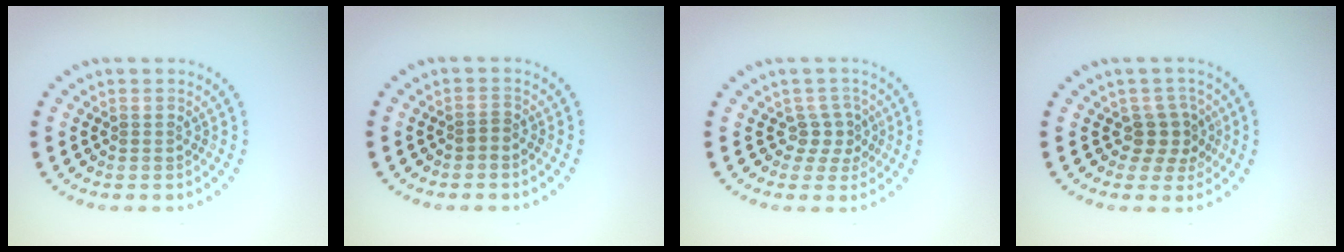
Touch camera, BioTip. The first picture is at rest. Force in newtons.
{"total": 0.6, "press": 0.3, "slide": 0.5}
{"total": 2.0, "press": 1.4, "slide": 1.4}
{"total": 2.6, "press": 2.0, "slide": 1.6}